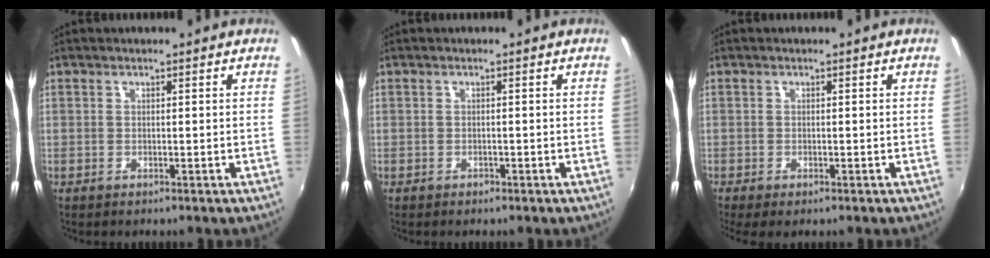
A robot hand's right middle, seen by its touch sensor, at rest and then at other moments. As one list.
[{"total": 0.8, "force": [-0.7, 0.5, 0.2], "torque": [-0.005, 0.000, -0.009]}, {"total": 2.4, "force": [-1.6, 0.6, 1.7], "torque": [-0.032, -0.012, -0.023]}]